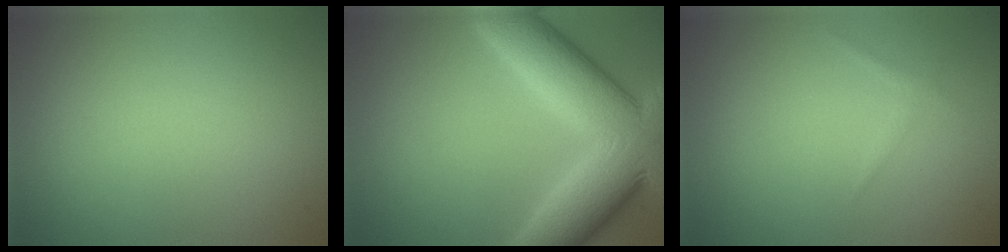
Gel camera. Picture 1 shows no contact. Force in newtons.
{"total": 12.3, "press": 12.3, "slide": 0.8}
{"total": 0.6, "press": 0.6, "slide": 0.1}